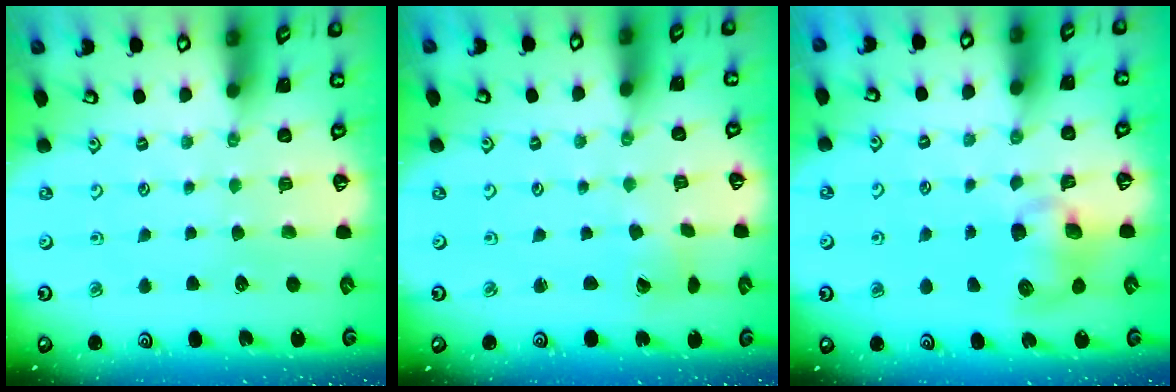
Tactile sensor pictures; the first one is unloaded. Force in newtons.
{"total": 2.4, "press": 2.4, "slide": 0.3}
{"total": 7.7, "press": 7.6, "slide": 1.0}